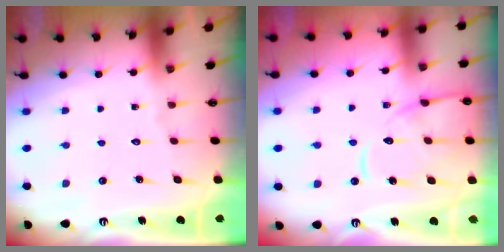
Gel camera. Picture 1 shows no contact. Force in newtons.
{"total": 13.2, "press": 13.2, "slide": 1.2}